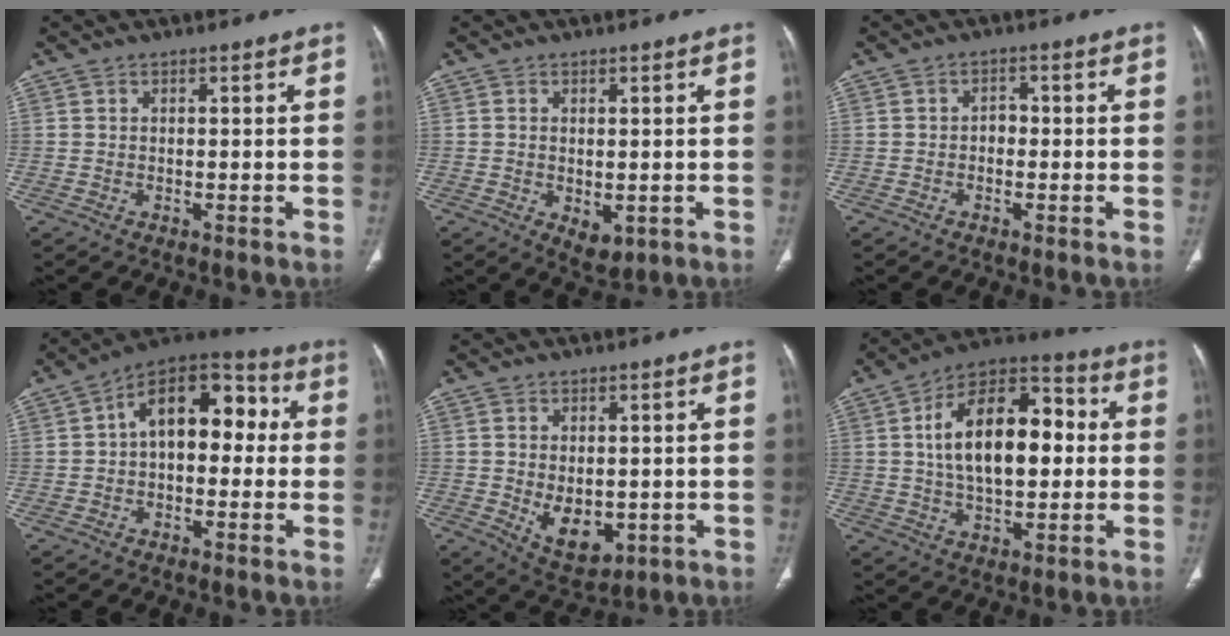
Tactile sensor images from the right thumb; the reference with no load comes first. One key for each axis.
{"total": 3.8, "fx": -0.7, "fy": 2.3, "fz": 2.9, "tx": -0.038, "ty": -0.008, "tz": 0.002}
{"total": 1.8, "fx": -0.5, "fy": 1.4, "fz": 1.1, "tx": -0.002, "ty": 0.009, "tz": -0.014}
{"total": 14.2, "fx": 1.4, "fy": 8.8, "fz": 11.0, "tx": -0.126, "ty": 0.049, "tz": 0.005}
{"total": 8.1, "fx": -1.0, "fy": 5.1, "fz": 6.2, "tx": -0.075, "ty": -0.014, "tz": 0.004}
{"total": 18.5, "fx": 2.0, "fy": 10.3, "fz": 15.3, "tx": -0.230, "ty": 0.027, "tz": 0.027}